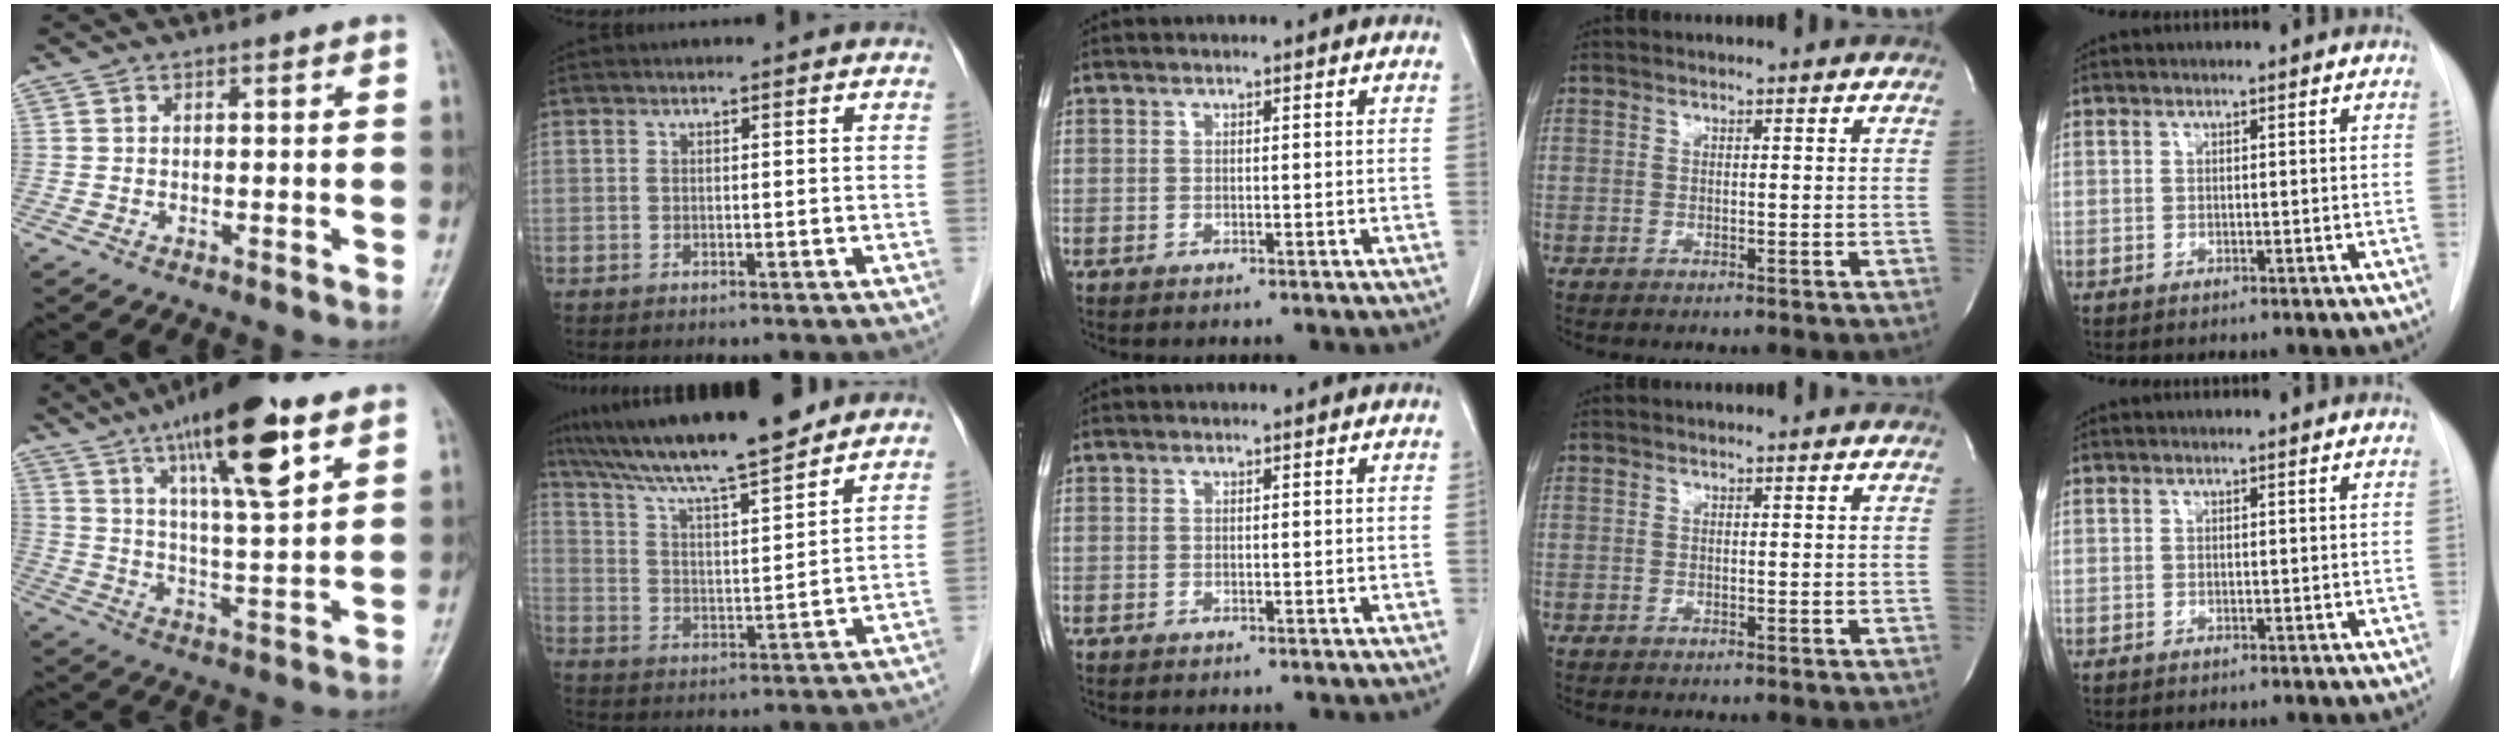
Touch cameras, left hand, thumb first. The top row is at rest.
{"thumb": {"total": 18.4, "force": [10.1, 4.5, 14.7], "torque": [-0.223, -0.035, 0.167]}, "index": {"total": 15.8, "force": [13.7, 0.9, 7.8], "torque": [-0.137, 0.013, 0.231]}}